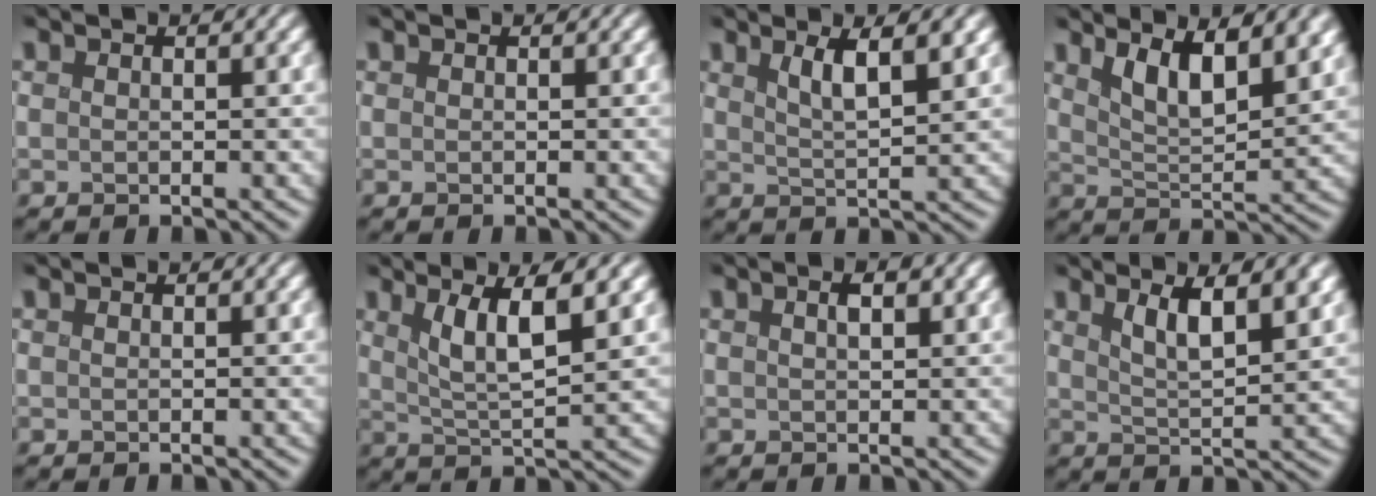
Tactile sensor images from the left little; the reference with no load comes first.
{"total": 0.0}
{"total": 3.9, "force": [1.5, 0.9, 3.5], "torque": [-0.071, -0.005, 0.032]}
{"total": 6.6, "force": [3.4, 2.3, 5.2], "torque": [-0.087, 0.001, 0.053]}
{"total": 0.0}
{"total": 5.1, "force": [1.8, 1.3, 4.6], "torque": [-0.092, -0.005, 0.037]}
{"total": 1.7, "force": [0.7, 0.6, 1.4], "torque": [-0.024, 0.005, 0.011]}
{"total": 4.7, "force": [1.9, 1.5, 4.0], "torque": [-0.079, -0.003, 0.038]}